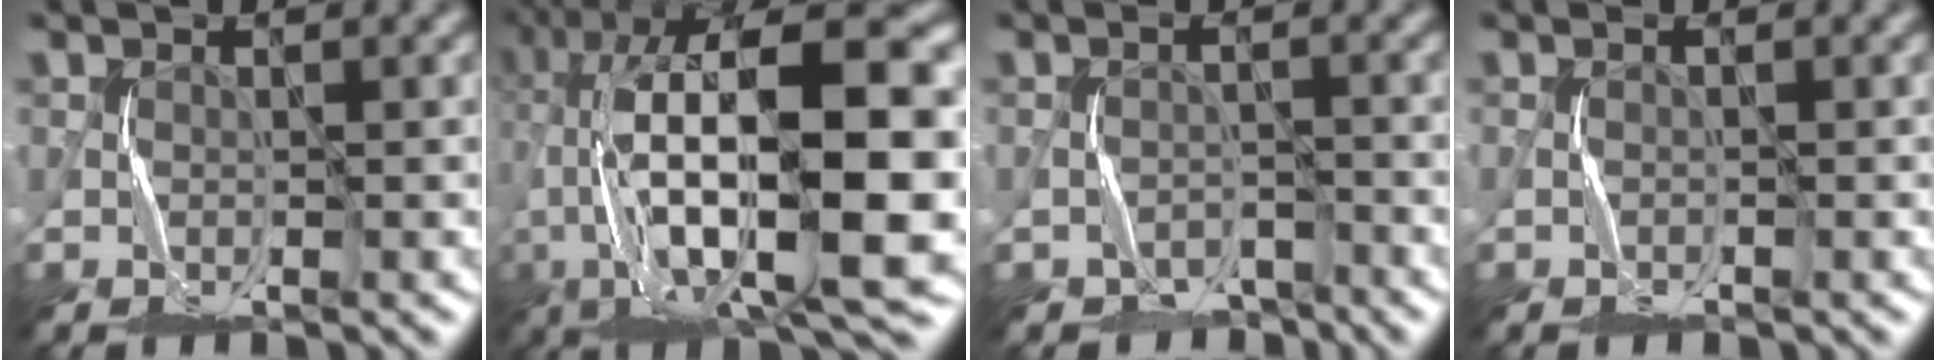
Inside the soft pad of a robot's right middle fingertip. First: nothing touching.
{"total": 18.8, "force": [1.0, 6.7, 17.6], "torque": [-0.292, 0.039, 0.020]}
{"total": 2.4, "force": [-2.3, 0.6, -0.4], "torque": [0.010, -0.008, -0.042]}
{"total": 0.8, "force": [-0.4, -0.3, -0.6], "torque": [0.007, -0.003, -0.007]}